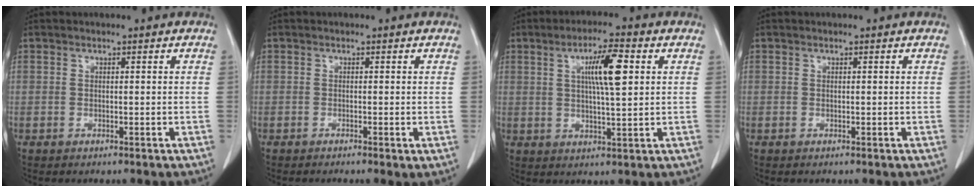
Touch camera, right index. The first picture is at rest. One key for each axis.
{"total": 1.3, "fx": -0.5, "fy": 0.1, "fz": 1.1, "tx": -0.018, "ty": -0.004, "tz": -0.009}
{"total": 7.9, "fx": 2.2, "fy": 0.9, "fz": 7.5, "tx": -0.130, "ty": 0.006, "tz": 0.039}
{"total": 0.0}